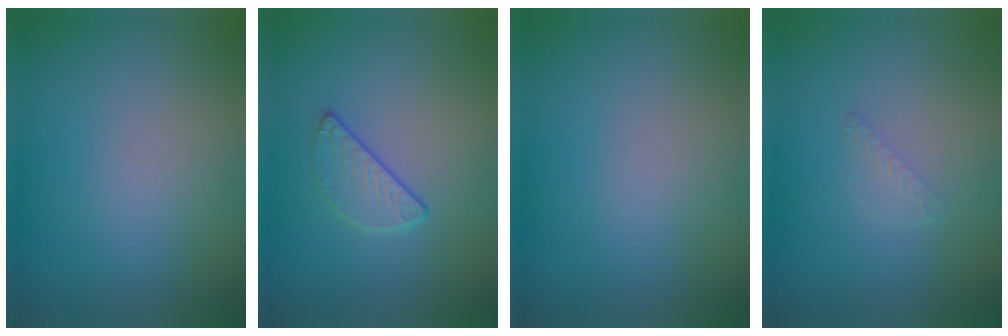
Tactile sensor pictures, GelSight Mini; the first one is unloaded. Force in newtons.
{"total": 2.2, "press": 1.5, "slide": 1.6}
{"total": 0.0}
{"total": 0.8, "press": 0.8, "slide": 0.0}